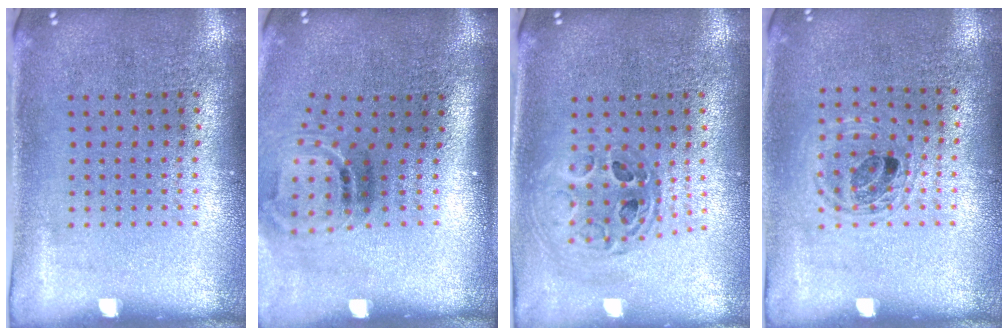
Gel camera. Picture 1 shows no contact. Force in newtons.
{"total": 1.8, "press": 1.1, "slide": 1.4}
{"total": 0.8, "press": 0.8, "slide": 0.1}
{"total": 1.1, "press": 1.0, "slide": 0.3}